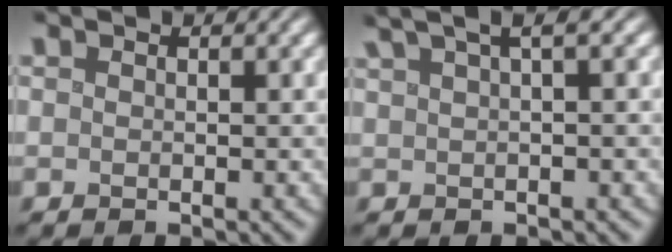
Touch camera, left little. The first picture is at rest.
{"total": 5.4, "force": [3.4, 1.6, 4.0], "torque": [-0.051, 0.026, 0.038]}